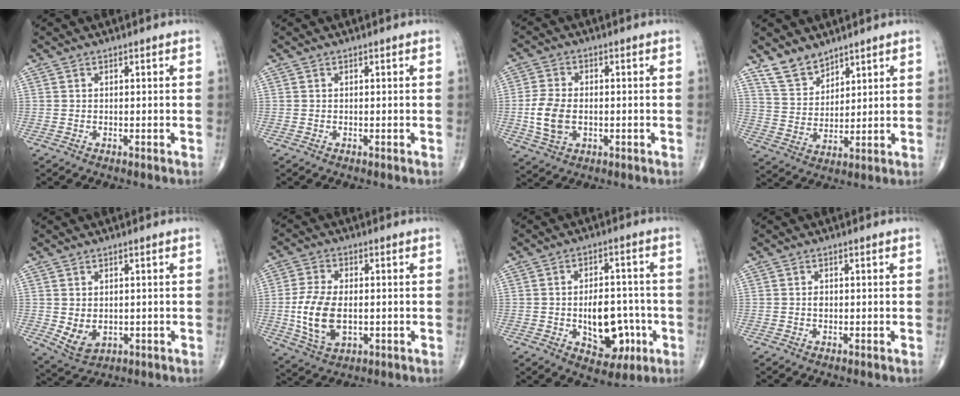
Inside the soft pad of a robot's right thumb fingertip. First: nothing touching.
{"total": 0.0}
{"total": 7.6, "force": [-0.9, 4.8, 5.8], "torque": [-0.115, 0.001, -0.015]}
{"total": 7.1, "force": [5.8, 3.5, 2.1], "torque": [-0.023, -0.036, 0.122]}
{"total": 5.1, "force": [-0.2, 3.5, 3.7], "torque": [-0.053, -0.010, 0.015]}
{"total": 11.2, "force": [-1.1, 6.3, 9.2], "torque": [-0.178, -0.005, -0.015]}
{"total": 12.0, "force": [-2.9, 7.3, 9.2], "torque": [-0.096, 0.024, -0.028]}
{"total": 0.9, "force": [0.0, 0.7, 0.6], "torque": [-0.008, 0.001, 0.000]}